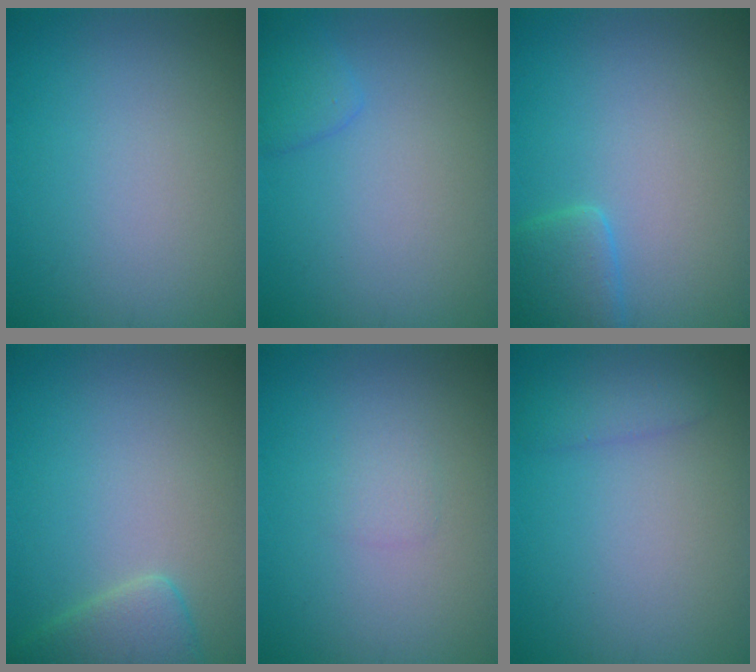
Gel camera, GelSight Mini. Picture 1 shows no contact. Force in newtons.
{"total": 1.5, "press": 1.4, "slide": 0.1}
{"total": 2.6, "press": 2.6, "slide": 0.2}
{"total": 3.0, "press": 3.0, "slide": 0.3}
{"total": 0.9, "press": 0.9, "slide": 0.1}
{"total": 1.7, "press": 1.6, "slide": 0.2}